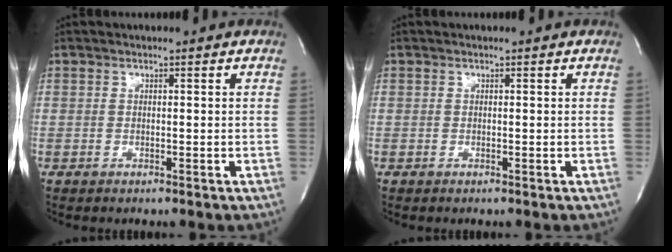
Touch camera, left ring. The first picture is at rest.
{"total": 0.0}